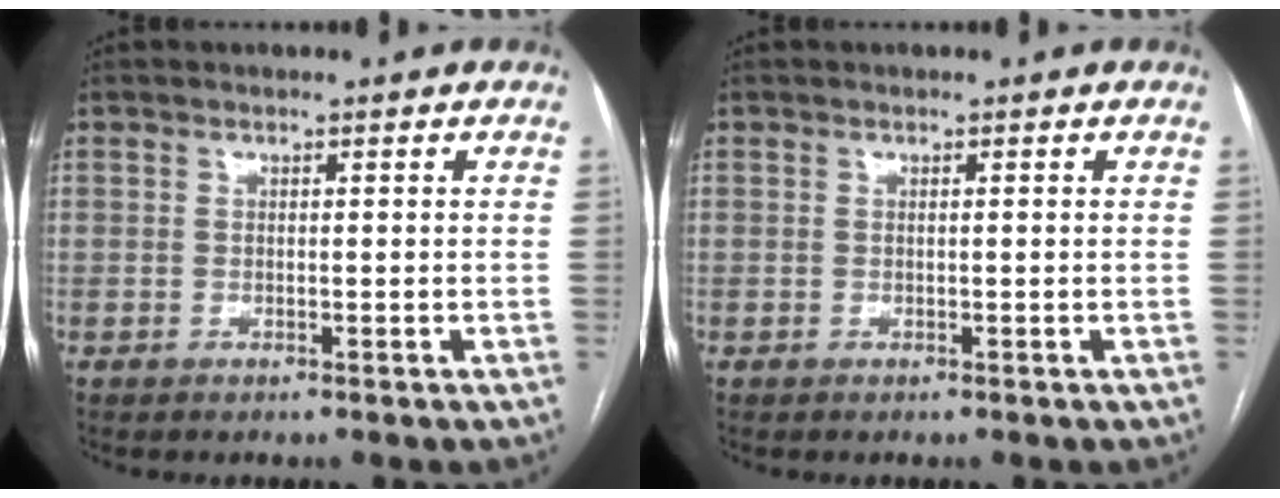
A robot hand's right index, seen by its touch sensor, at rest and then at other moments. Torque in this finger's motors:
{"motor_torque": [-0.03, 0.05, -0.02, 0.00]}